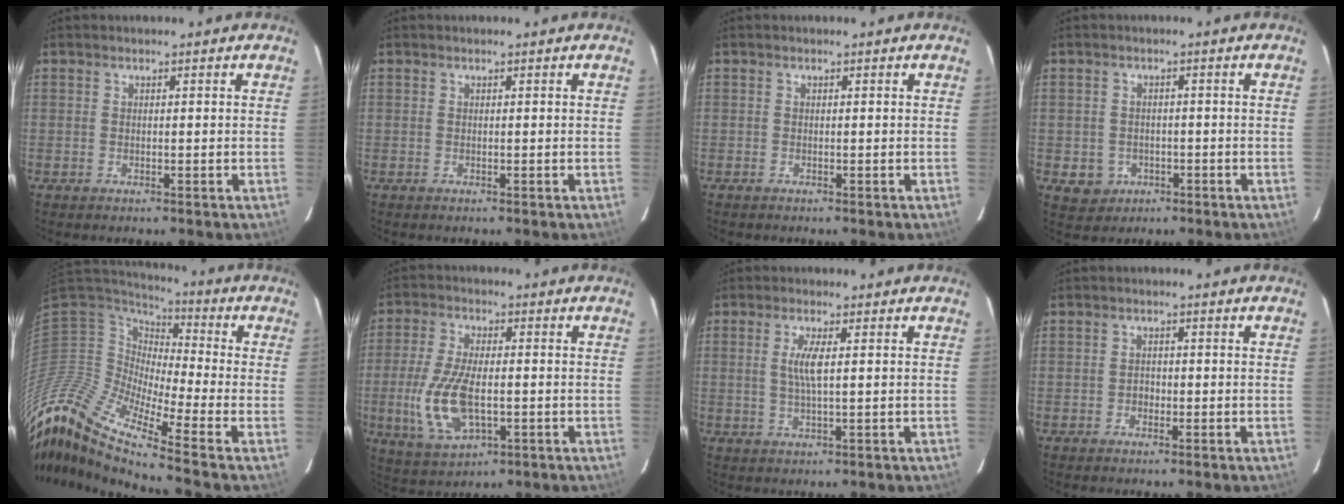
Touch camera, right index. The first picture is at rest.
{"total": 0.0}
{"total": 0.7, "force": [-0.4, 0.6, -0.2], "torque": [0.002, 0.003, -0.005]}
{"total": 4.7, "force": [-1.3, 4.4, 0.7], "torque": [-0.021, 0.013, -0.008]}
{"total": 16.3, "force": [-13.1, 1.4, 9.6], "torque": [-0.167, -0.031, -0.272]}
{"total": 12.4, "force": [-2.2, 5.7, 10.8], "torque": [-0.230, -0.009, -0.034]}
{"total": 3.8, "force": [0.7, 0.3, 3.7], "torque": [-0.073, -0.003, 0.014]}
{"total": 1.5, "force": [-0.6, 1.2, 0.4], "torque": [-0.005, 0.003, -0.008]}